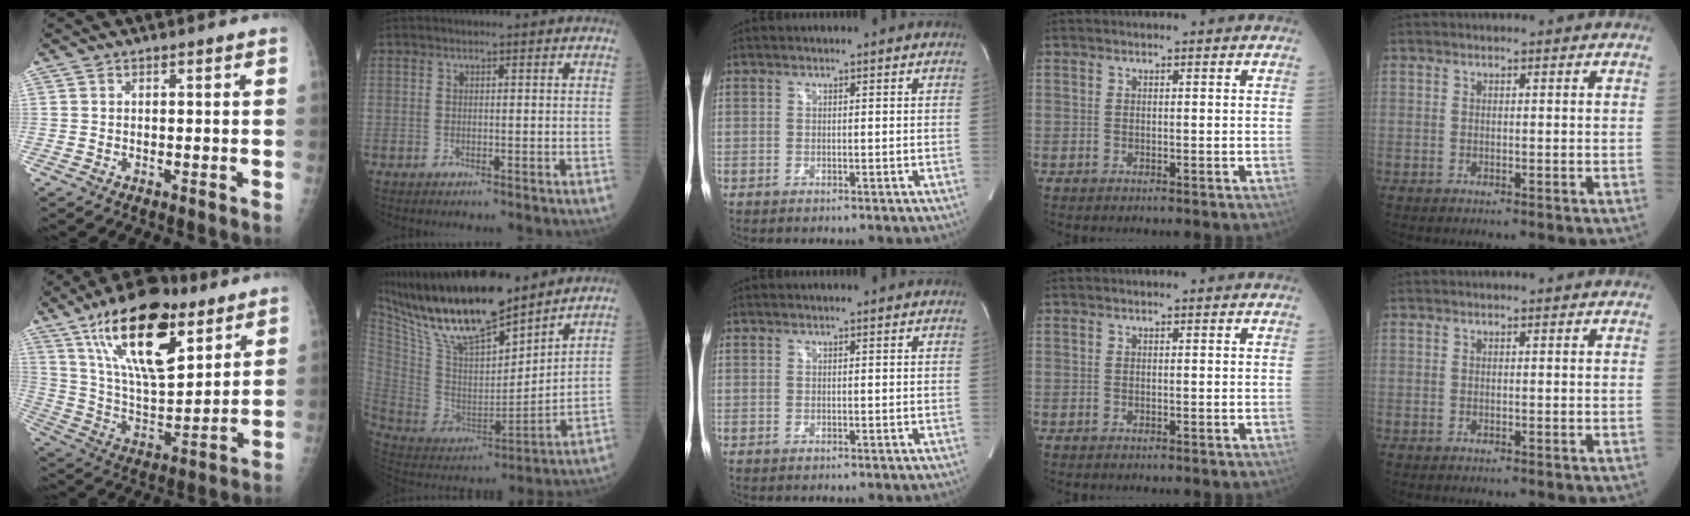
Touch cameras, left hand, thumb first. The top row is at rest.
{"thumb": {"total": 23.0, "force": [12.6, 9.7, 16.6], "torque": [-0.259, -0.048, 0.225]}, "index": {"total": 20.7, "force": [17.0, 4.3, 11.1], "torque": [-0.216, -0.001, 0.318]}}